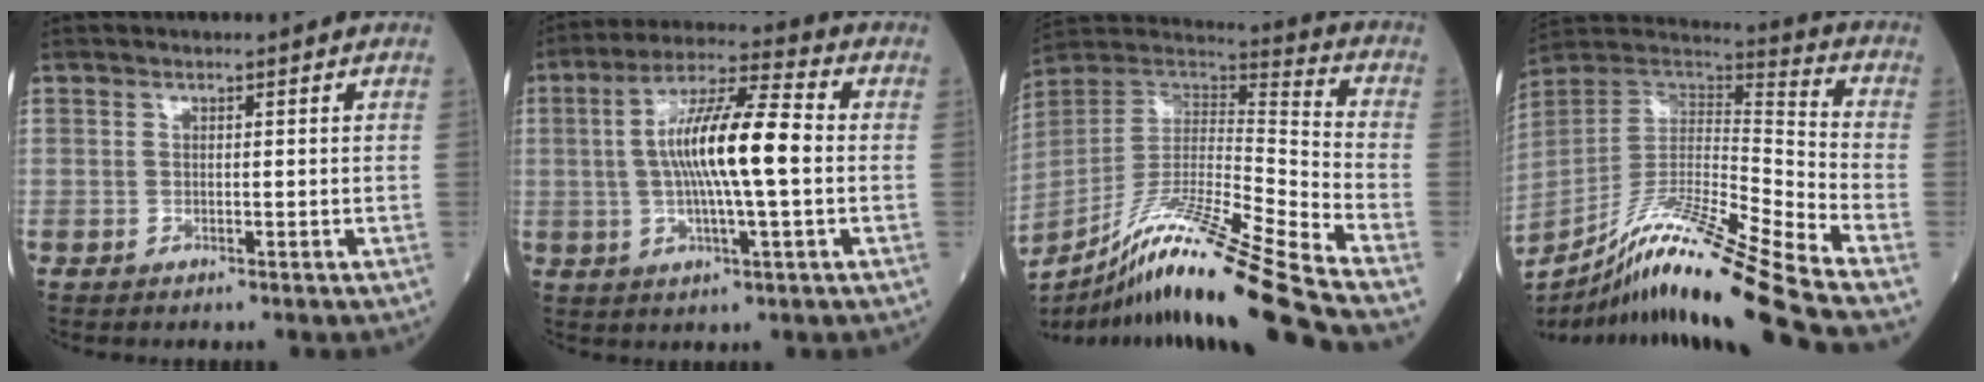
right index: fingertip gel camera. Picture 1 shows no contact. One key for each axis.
{"total": 12.8, "fx": 0.0, "fy": 1.4, "fz": 12.7, "tx": -0.230, "ty": 0.013, "tz": -0.006}
{"total": 24.7, "fx": -18.8, "fy": -1.7, "fz": 15.9, "tx": -0.273, "ty": -0.036, "tz": -0.338}
{"total": 23.2, "fx": -18.2, "fy": -2.2, "fz": 14.3, "tx": -0.257, "ty": -0.032, "tz": -0.329}